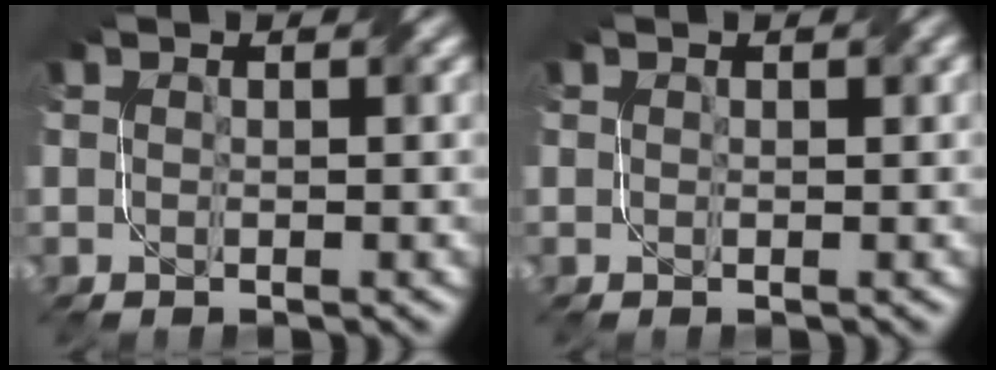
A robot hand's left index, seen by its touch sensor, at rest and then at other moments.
{"total": 0.5, "force": [0.4, 0.2, 0.3], "torque": [-0.005, 0.002, 0.007]}